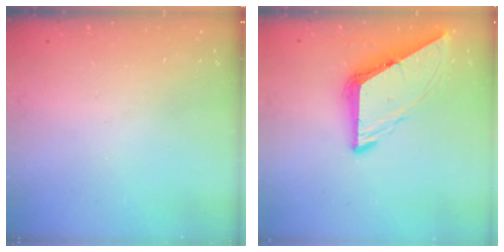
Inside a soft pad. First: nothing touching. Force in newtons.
{"total": 9.1, "press": 9.0, "slide": 1.1}